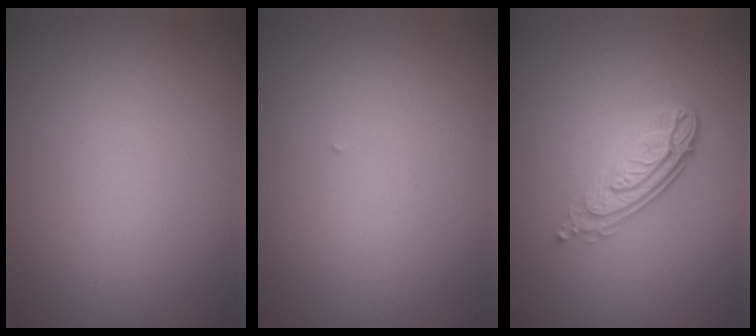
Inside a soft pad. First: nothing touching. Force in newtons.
{"total": 0.0}
{"total": 4.3, "press": 3.0, "slide": 3.1}